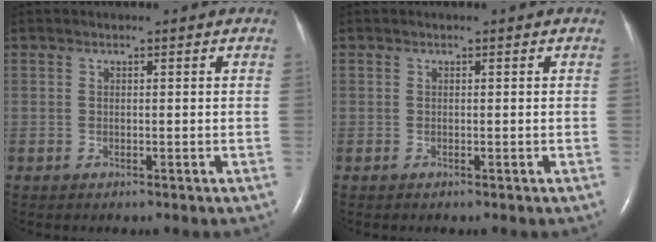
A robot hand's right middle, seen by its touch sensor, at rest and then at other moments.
{"total": 0.0}